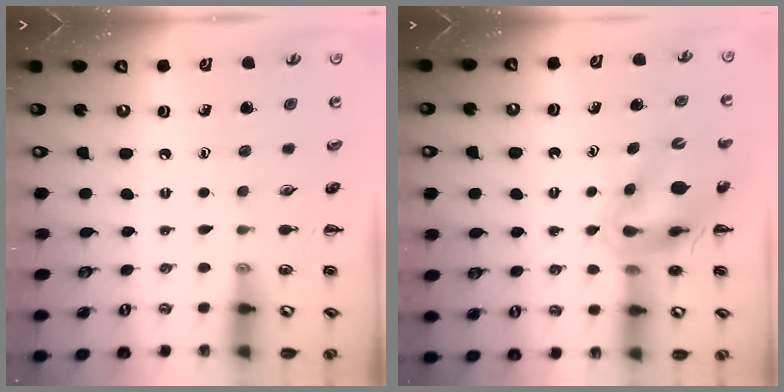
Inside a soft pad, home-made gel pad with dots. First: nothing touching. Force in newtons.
{"total": 11.2, "press": 10.7, "slide": 3.4}